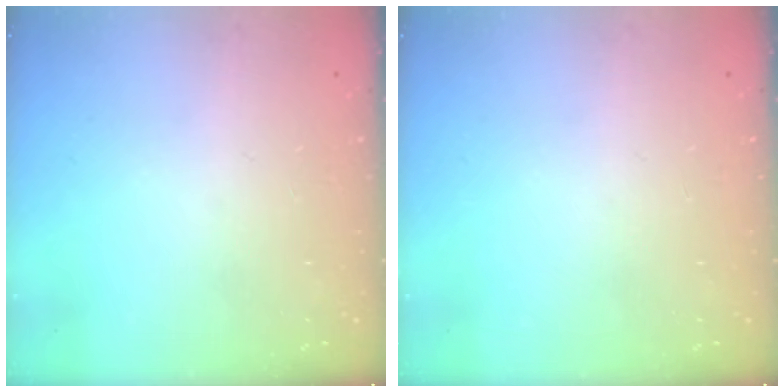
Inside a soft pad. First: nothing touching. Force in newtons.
{"total": 0.0}